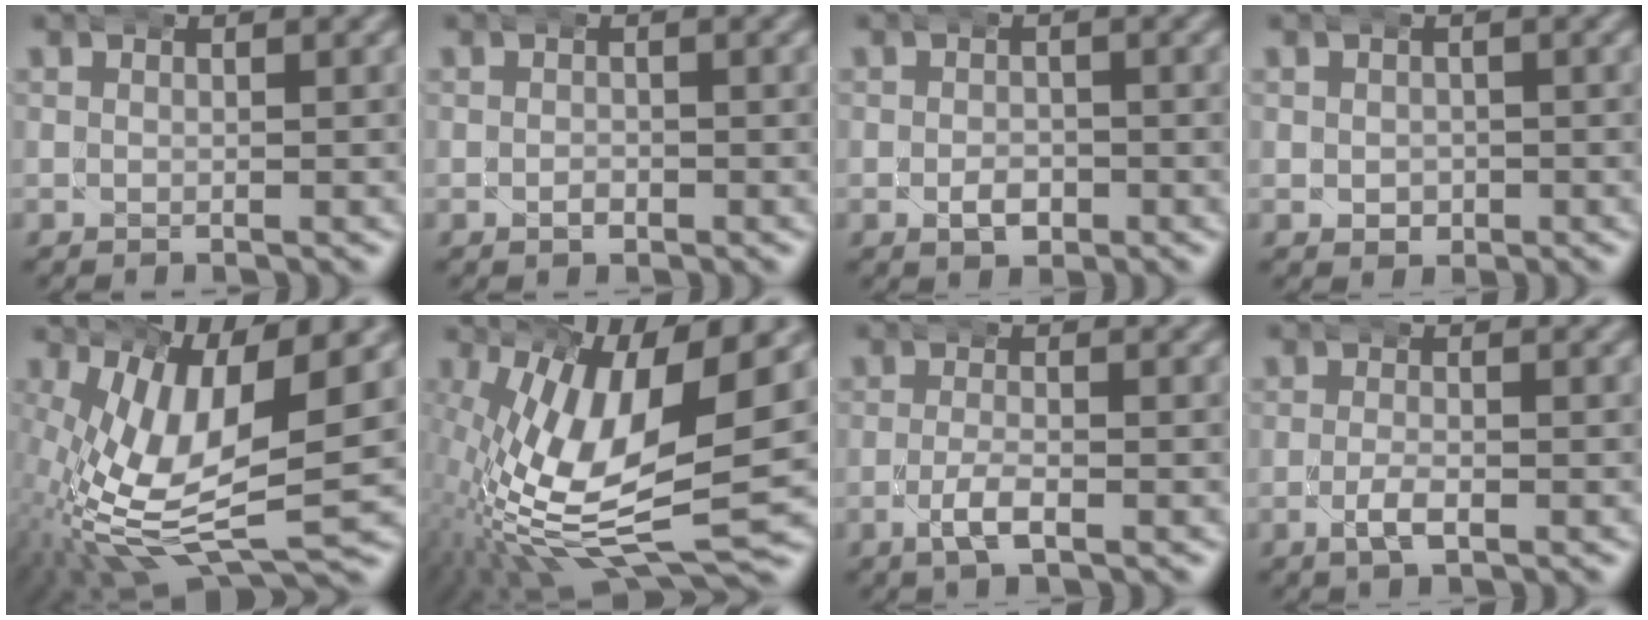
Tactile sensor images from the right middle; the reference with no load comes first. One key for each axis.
{"total": 1.0, "fx": -0.6, "fy": 0.7, "fz": 0.4, "tx": -0.010, "ty": -0.005, "tz": -0.006}
{"total": 2.1, "fx": -1.0, "fy": 1.4, "fz": 1.1, "tx": -0.019, "ty": -0.007, "tz": -0.013}
{"total": 1.7, "fx": -0.4, "fy": 1.5, "fz": 0.7, "tx": -0.017, "ty": -0.009, "tz": 0.002}
{"total": 12.6, "fx": -1.7, "fy": 6.7, "fz": 10.5, "tx": -0.211, "ty": -0.045, "tz": 0.002}
{"total": 14.4, "fx": -1.6, "fy": 6.9, "fz": 12.5, "tx": -0.228, "ty": -0.037, "tz": -0.001}
{"total": 2.8, "fx": -1.6, "fy": 1.0, "fz": 2.1, "tx": -0.049, "ty": -0.008, "tz": -0.025}
{"total": 2.4, "fx": -1.4, "fy": 1.0, "fz": 1.7, "tx": -0.038, "ty": -0.007, "tz": -0.022}